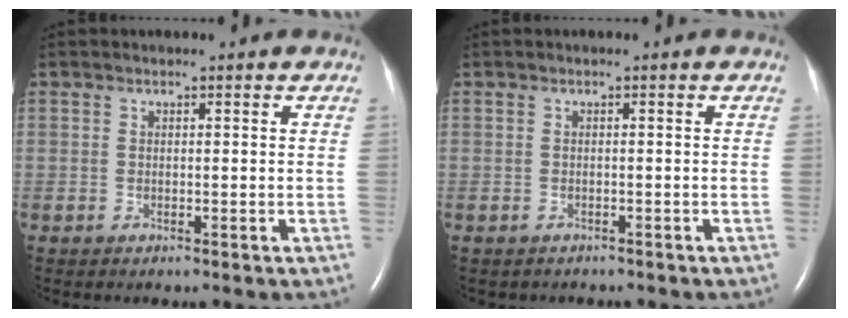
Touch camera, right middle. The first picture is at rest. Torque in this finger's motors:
{"motor_torque": [-0.22, 0.05, -0.03, 0.01]}